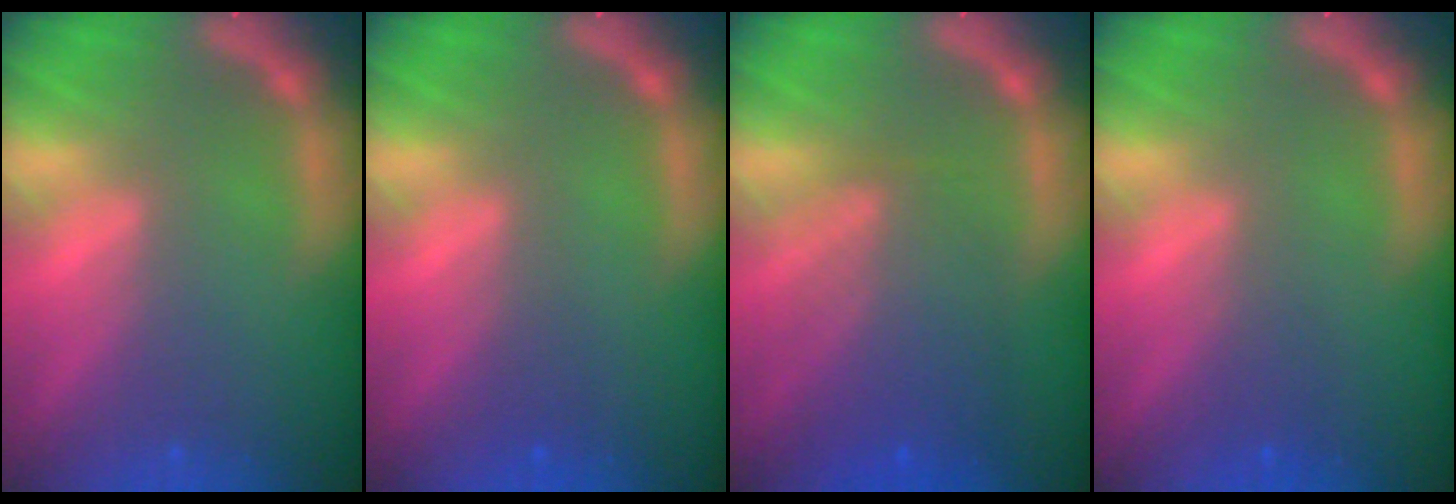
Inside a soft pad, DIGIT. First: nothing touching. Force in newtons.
{"total": 0.9}
{"total": 6.1}
{"total": 1.4}